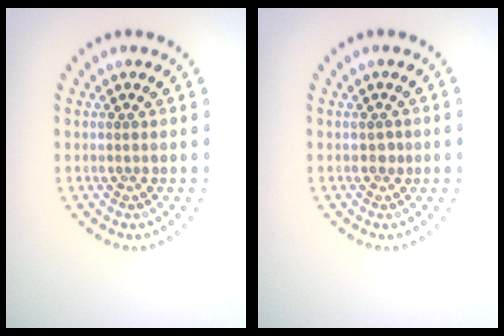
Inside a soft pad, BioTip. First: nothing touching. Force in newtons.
{"total": 0.6, "press": 0.5, "slide": 0.2}